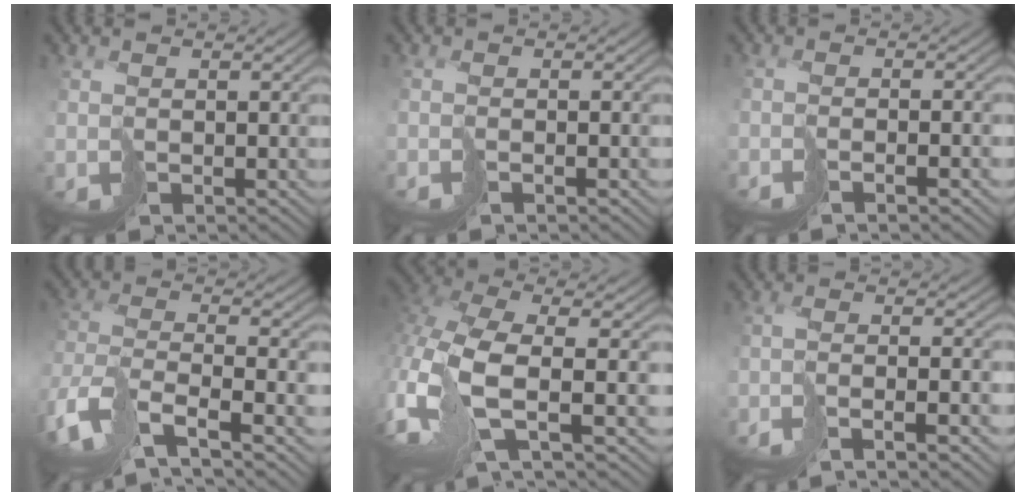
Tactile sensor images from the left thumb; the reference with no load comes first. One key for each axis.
{"total": 1.0, "fx": -0.8, "fy": -0.3, "fz": 0.4, "tx": -0.002, "ty": 0.006, "tz": -0.018}
{"total": 2.4, "fx": -1.7, "fy": -0.5, "fz": 1.6, "tx": -0.017, "ty": 0.001, "tz": -0.034}
{"total": 9.9, "fx": -6.9, "fy": 1.9, "fz": 6.8, "tx": -0.141, "ty": -0.010, "tz": -0.141}
{"total": 11.0, "fx": -3.1, "fy": 4.0, "fz": 9.8, "tx": -0.243, "ty": -0.013, "tz": -0.069}
{"total": 4.5, "fx": -3.5, "fy": -0.3, "fz": 2.9, "tx": -0.034, "ty": 0.002, "tz": -0.065}